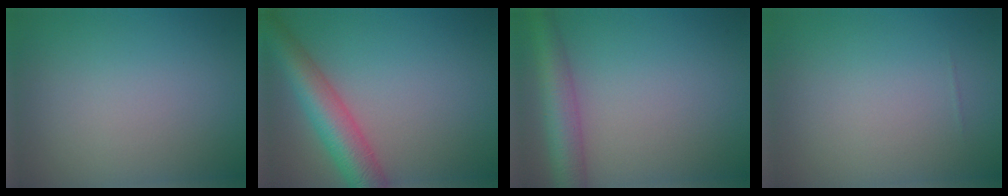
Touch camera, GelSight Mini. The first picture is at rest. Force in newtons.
{"total": 6.1, "press": 6.1, "slide": 0.2}
{"total": 5.0, "press": 5.0, "slide": 0.2}
{"total": 0.0}